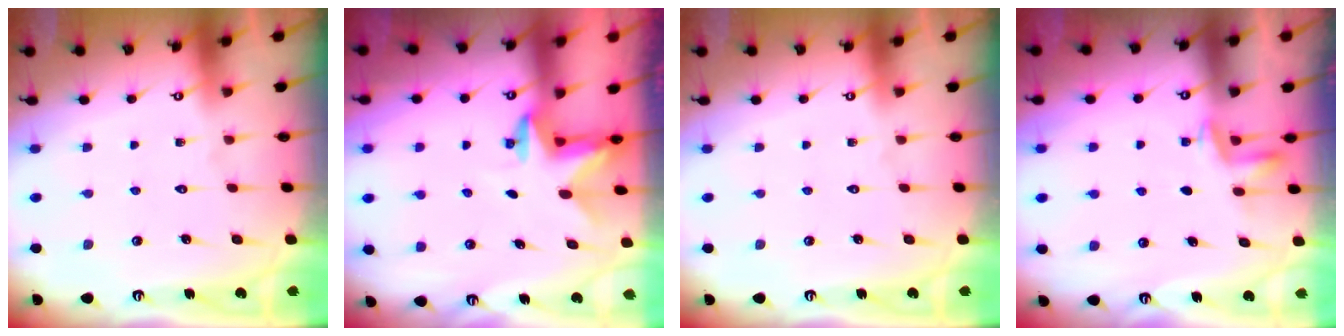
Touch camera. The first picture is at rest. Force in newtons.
{"total": 2.5, "press": 2.4, "slide": 0.5}
{"total": 0.0}
{"total": 3.2, "press": 3.2, "slide": 0.6}